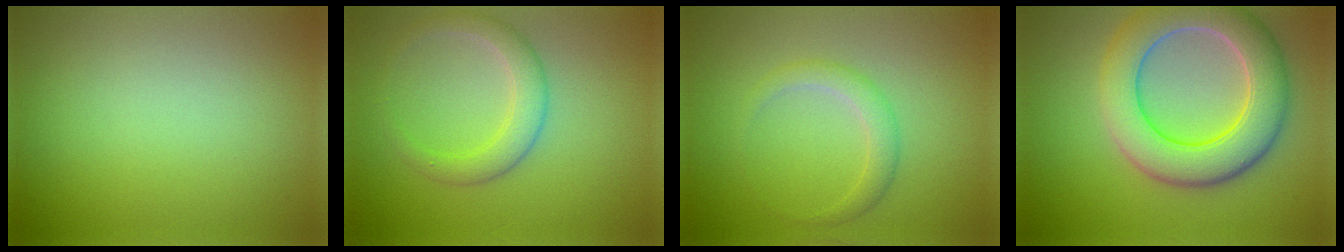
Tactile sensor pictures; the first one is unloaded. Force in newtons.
{"total": 3.1, "press": 3.1, "slide": 0.1}
{"total": 1.9, "press": 1.9, "slide": 0.1}
{"total": 8.5, "press": 8.4, "slide": 0.6}